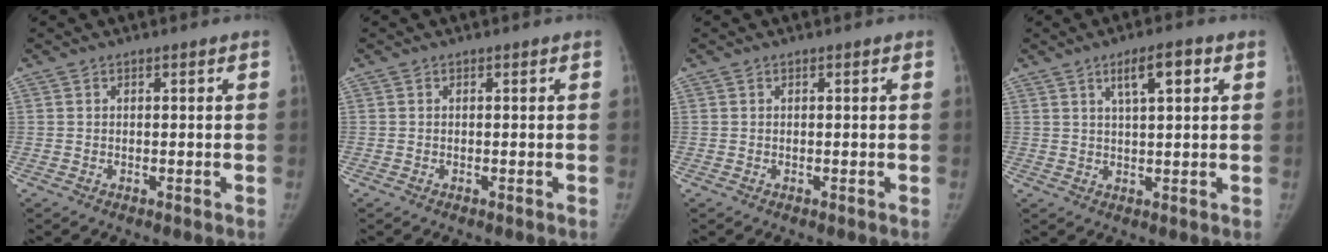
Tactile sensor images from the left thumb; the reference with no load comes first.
{"total": 0.0}
{"total": 0.0}
{"total": 6.0, "force": [2.6, 1.7, 5.1], "torque": [-0.078, -0.001, 0.043]}